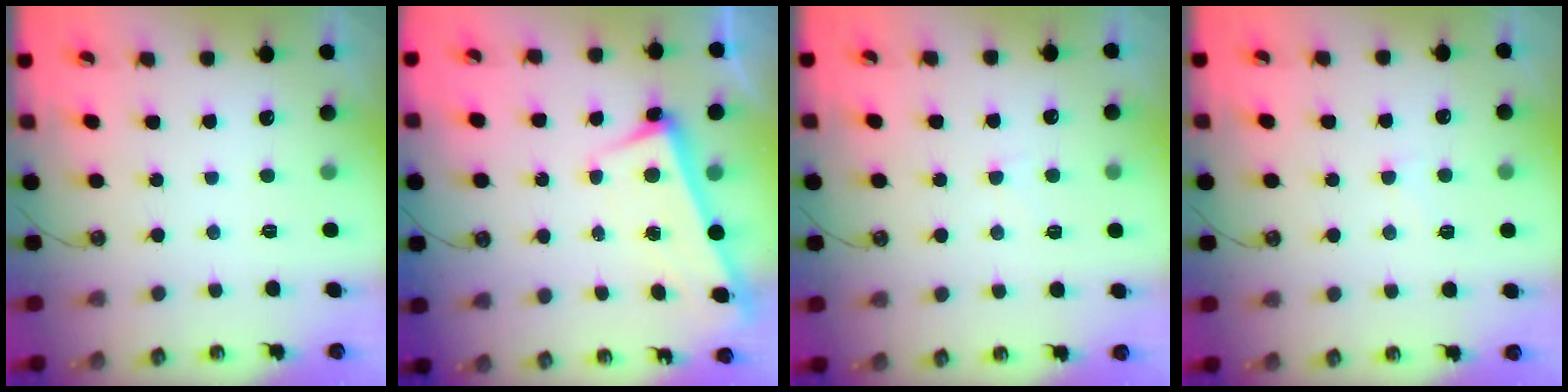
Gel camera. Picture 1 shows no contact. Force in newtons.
{"total": 2.7, "press": 2.7, "slide": 0.7}
{"total": 4.7, "press": 4.7, "slide": 0.7}
{"total": 1.6, "press": 1.4, "slide": 0.7}